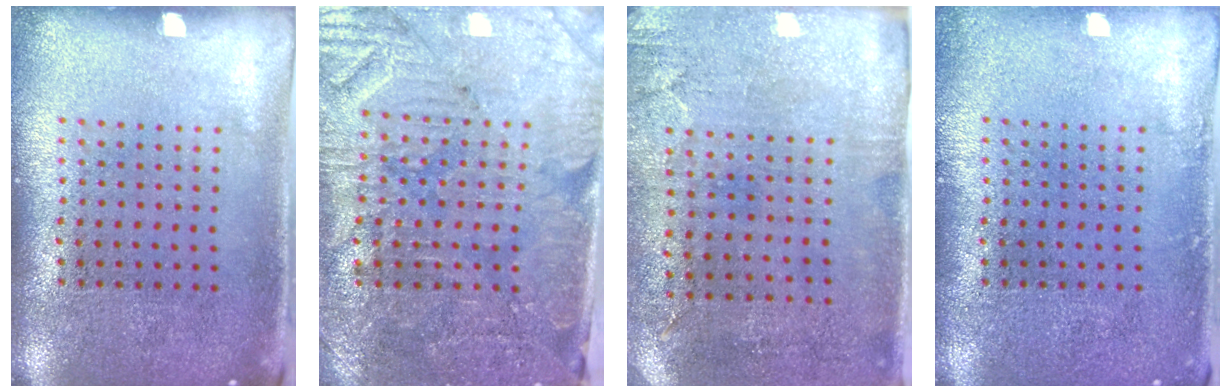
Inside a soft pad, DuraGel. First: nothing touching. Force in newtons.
{"total": 3.7, "press": 3.5, "slide": 1.4}
{"total": 2.8, "press": 2.3, "slide": 1.7}
{"total": 0.7, "press": 0.7, "slide": 0.1}